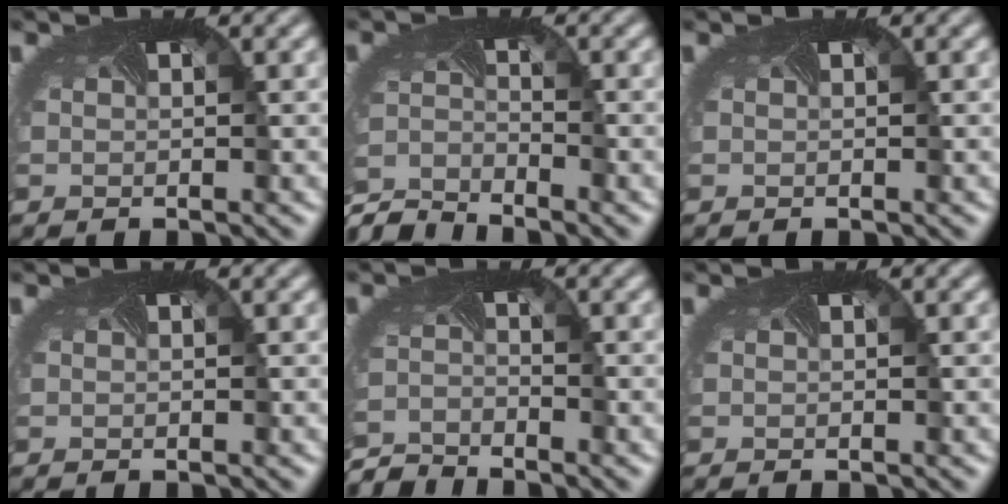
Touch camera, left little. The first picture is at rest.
{"total": 5.2, "force": [-5.2, 0.5, 0.4], "torque": [-0.022, -0.020, -0.106]}
{"total": 0.0}
{"total": 0.0}
{"total": 3.5, "force": [-3.5, 0.0, -0.4], "torque": [-0.004, -0.019, -0.071]}
{"total": 0.0}